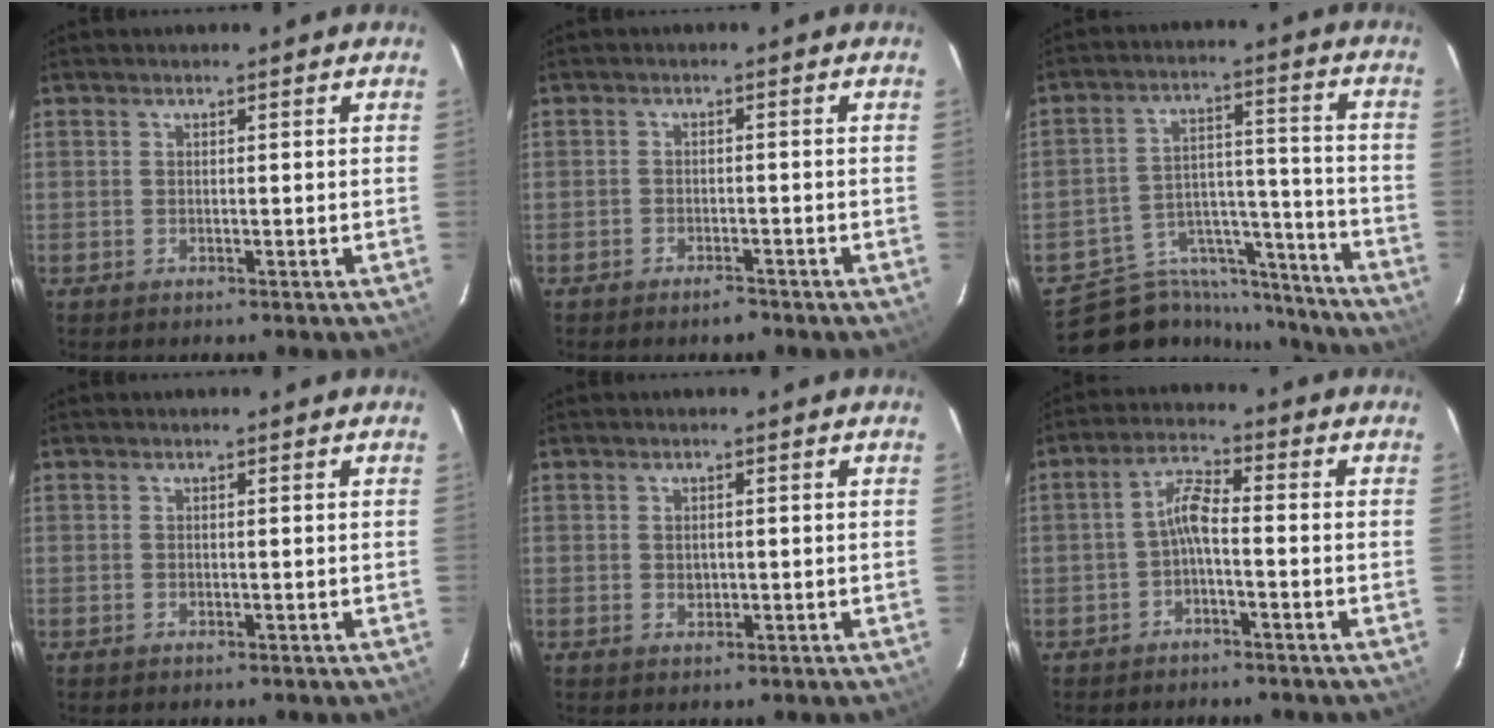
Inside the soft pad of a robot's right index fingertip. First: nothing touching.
{"total": 2.8, "force": [-2.3, 1.2, 1.1], "torque": [-0.027, 0.004, -0.037]}
{"total": 18.5, "force": [-16.4, 8.1, 2.7], "torque": [-0.056, 0.064, -0.232]}
{"total": 0.0}
{"total": 1.5, "force": [0.1, 1.2, 0.8], "torque": [-0.013, 0.002, 0.003]}
{"total": 4.2, "force": [-1.7, 0.9, 3.7], "torque": [-0.082, 0.016, -0.033]}